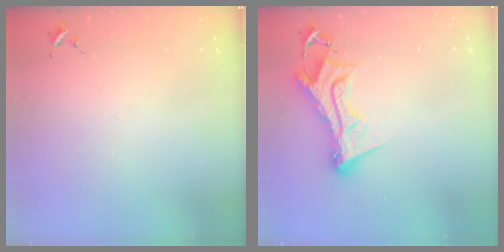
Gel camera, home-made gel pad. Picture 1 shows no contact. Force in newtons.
{"total": 12.7, "press": 12.6, "slide": 1.3}